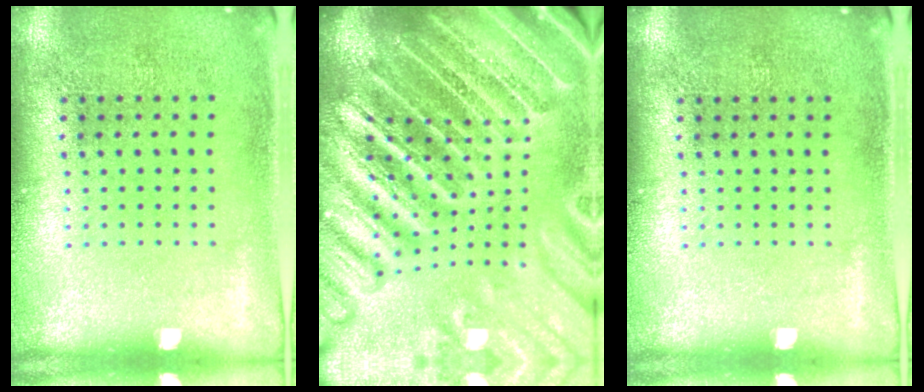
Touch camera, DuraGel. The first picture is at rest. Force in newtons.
{"total": 5.4, "press": 4.8, "slide": 2.7}
{"total": 0.0}